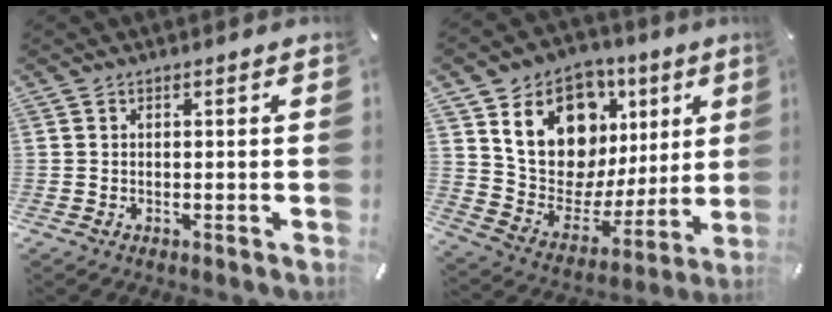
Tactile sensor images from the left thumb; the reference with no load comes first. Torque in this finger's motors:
{"motor_torque": [2.70, 2.31, 1.43, -1.34, 0.54]}